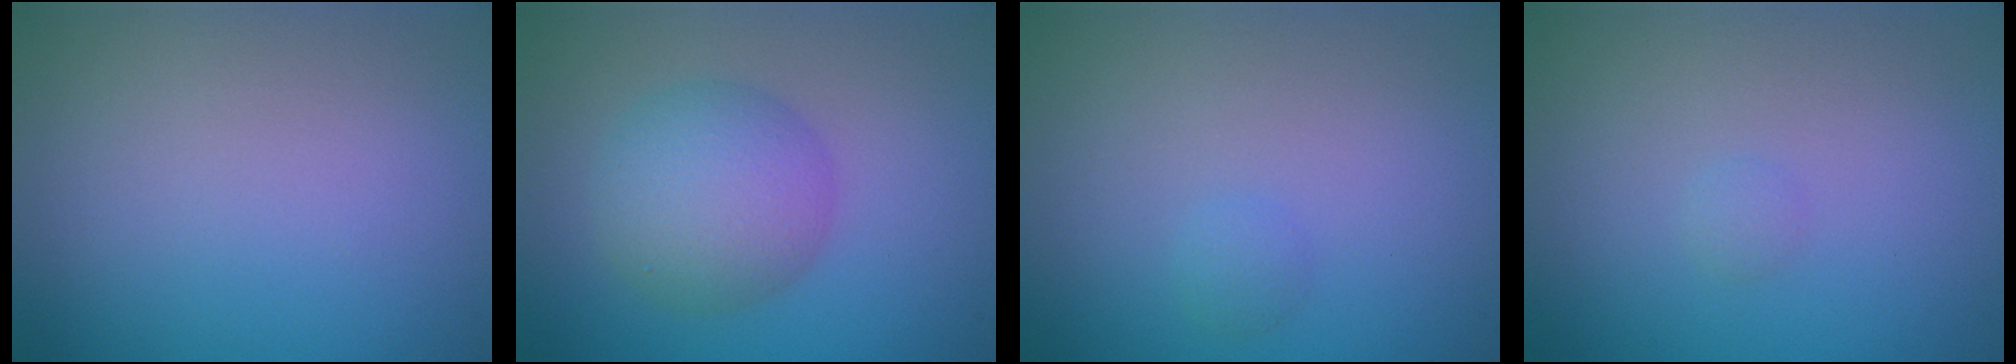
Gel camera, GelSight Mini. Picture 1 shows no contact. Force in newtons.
{"total": 5.6, "press": 5.6, "slide": 0.0}
{"total": 0.8, "press": 0.8, "slide": 0.0}
{"total": 0.5, "press": 0.5, "slide": 0.0}